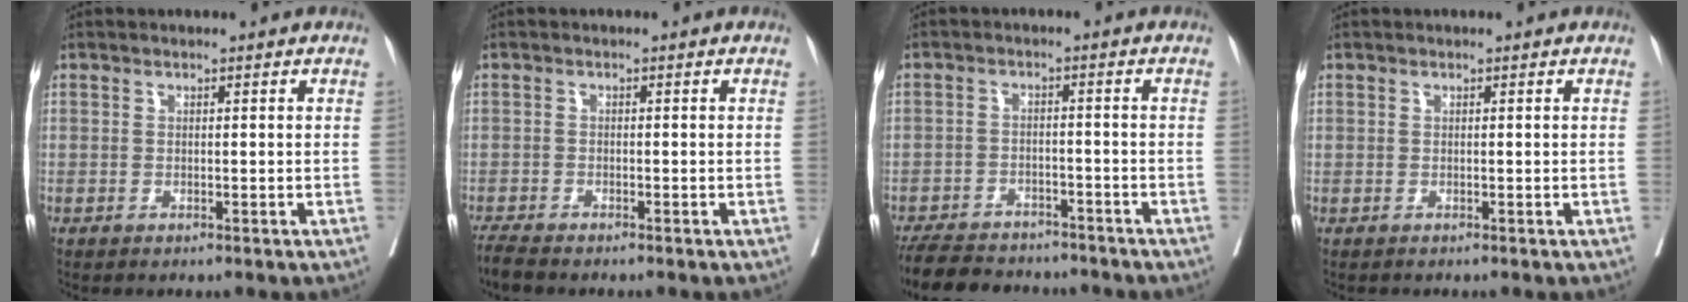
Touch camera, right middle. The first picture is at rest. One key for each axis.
{"total": 2.8, "fx": -2.6, "fy": 0.1, "fz": 1.1, "tx": -0.023, "ty": -0.009, "tz": -0.049}
{"total": 12.2, "fx": -10.8, "fy": 4.2, "fz": 3.8, "tx": -0.070, "ty": 0.001, "tz": -0.153}
{"total": 0.0}